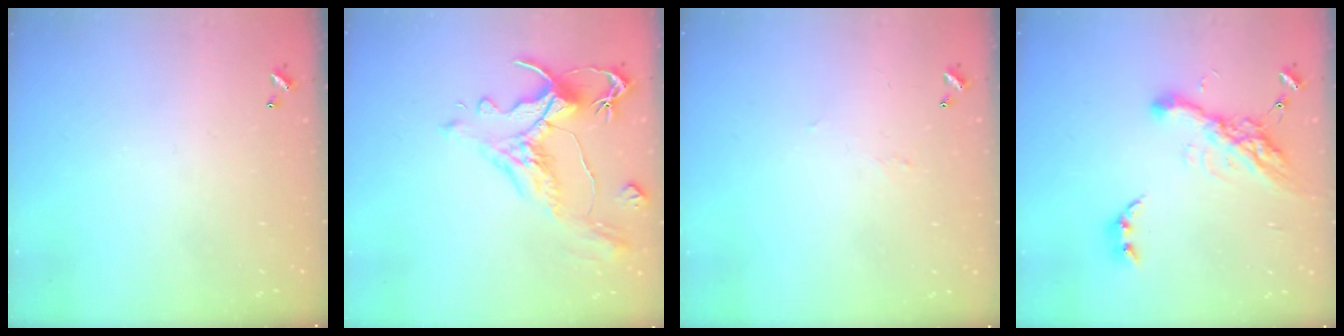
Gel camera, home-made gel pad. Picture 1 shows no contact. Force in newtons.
{"total": 1.5, "press": 0.3, "slide": 1.5}
{"total": 0.9, "press": 0.7, "slide": 0.5}
{"total": 15.2, "press": 15.1, "slide": 1.6}